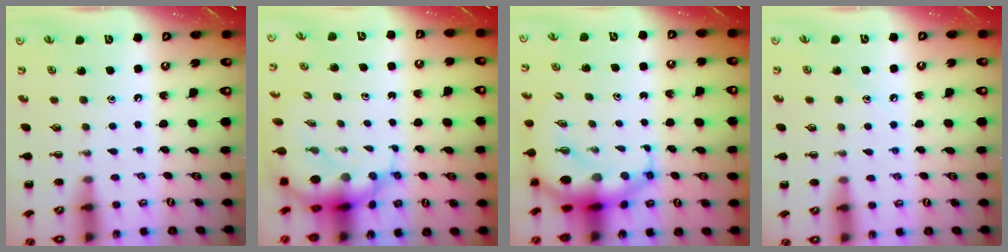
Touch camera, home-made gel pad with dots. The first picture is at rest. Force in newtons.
{"total": 8.3, "press": 8.0, "slide": 2.3}
{"total": 9.3, "press": 9.0, "slide": 2.3}
{"total": 7.0, "press": 6.6, "slide": 2.2}